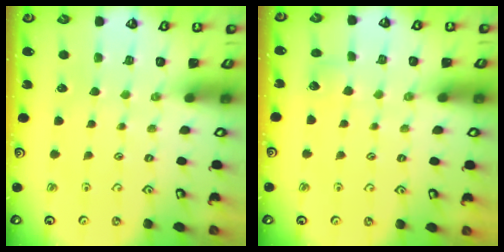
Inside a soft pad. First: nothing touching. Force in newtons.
{"total": 3.8, "press": 3.8, "slide": 0.5}